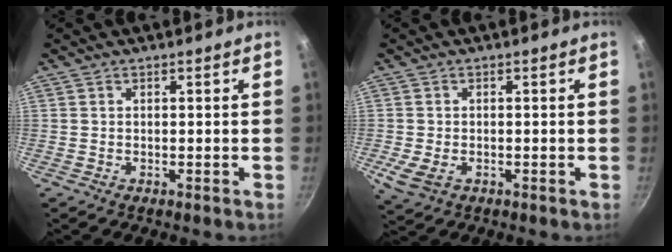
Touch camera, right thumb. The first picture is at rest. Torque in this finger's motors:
{"motor_torque": [2.78, 2.23, 0.25, 0.27, 0.13]}